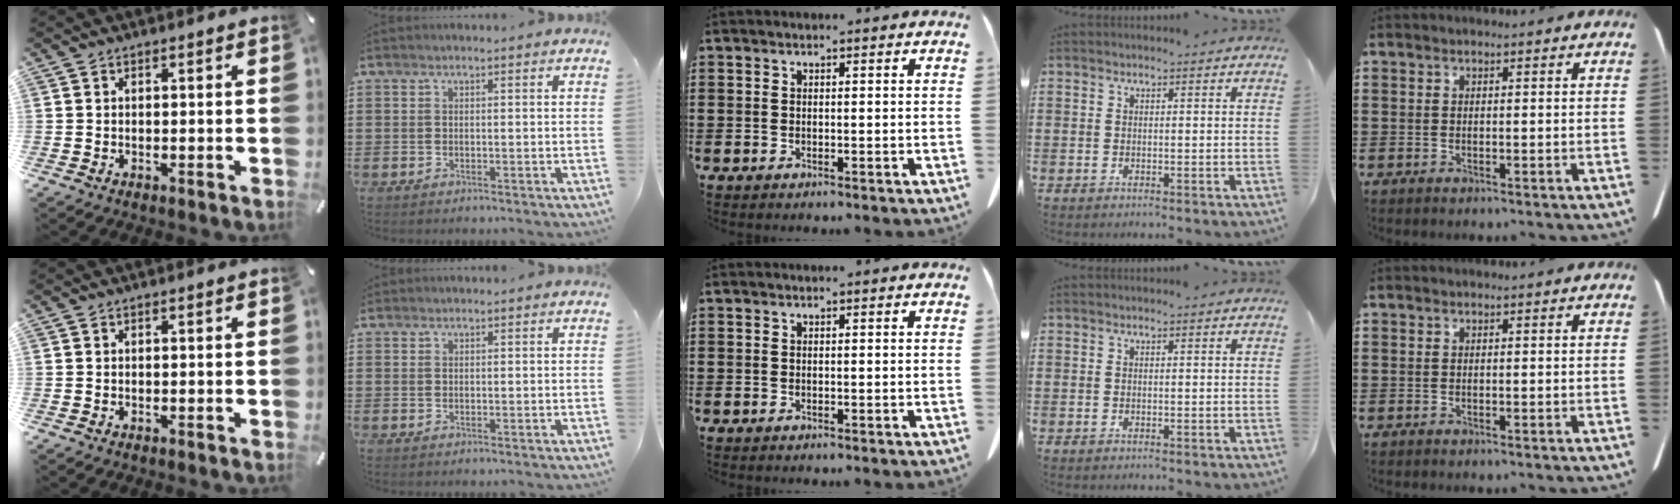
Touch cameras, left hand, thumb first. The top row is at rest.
{"index": {"total": 0.5, "force": [0.5, 0.2, 0.0], "torque": [-0.002, 0.001, 0.010]}}